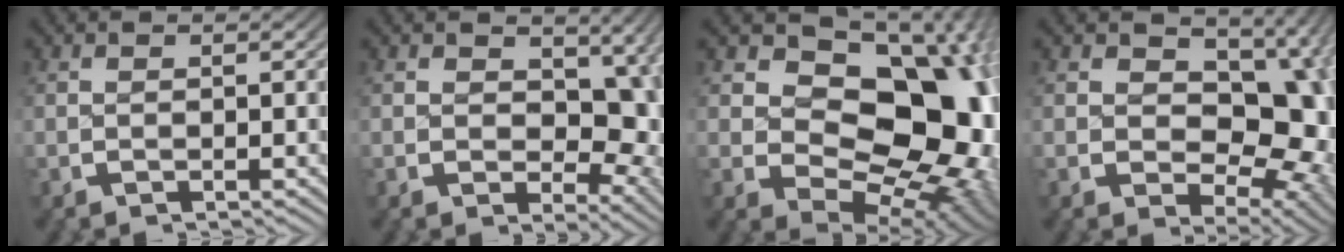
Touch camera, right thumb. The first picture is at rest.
{"total": 7.0, "force": [1.5, 4.9, 4.7], "torque": [-0.061, -0.026, 0.033]}
{"total": 17.8, "force": [0.4, 11.7, 13.3], "torque": [-0.214, -0.049, 0.028]}
{"total": 12.8, "force": [1.0, 8.8, 9.2], "torque": [-0.142, -0.033, 0.031]}